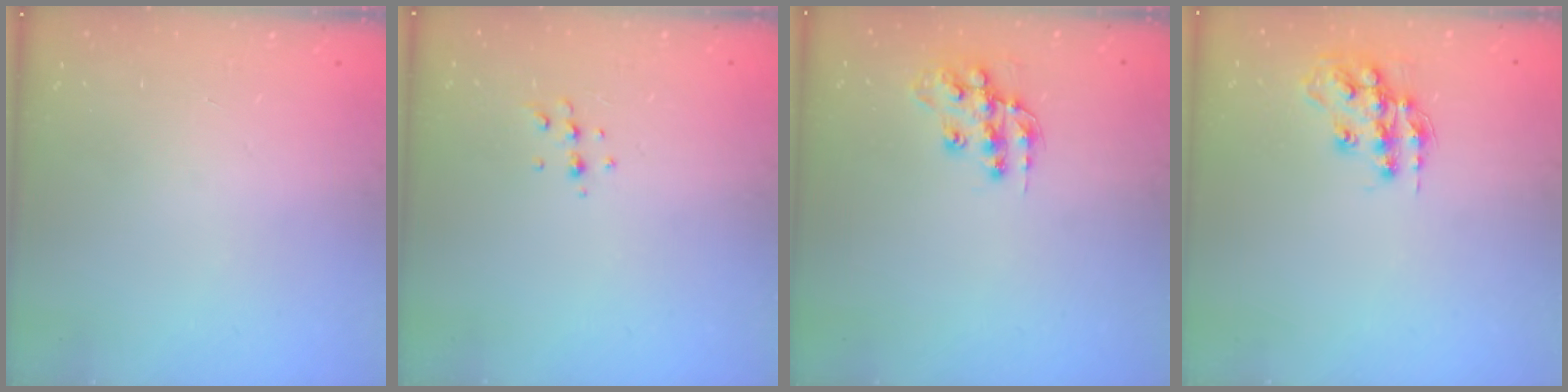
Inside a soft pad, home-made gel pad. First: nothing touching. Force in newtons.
{"total": 4.8, "press": 4.7, "slide": 1.1}
{"total": 13.0, "press": 13.0, "slide": 1.0}
{"total": 13.3, "press": 13.3, "slide": 0.8}